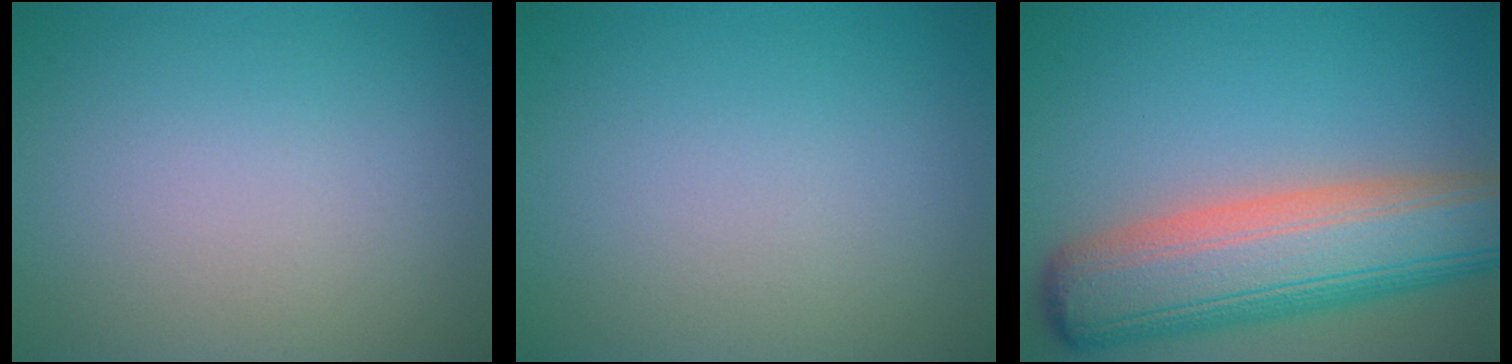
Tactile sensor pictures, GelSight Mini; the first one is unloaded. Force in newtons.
{"total": 0.0}
{"total": 11.1, "press": 11.1, "slide": 0.8}